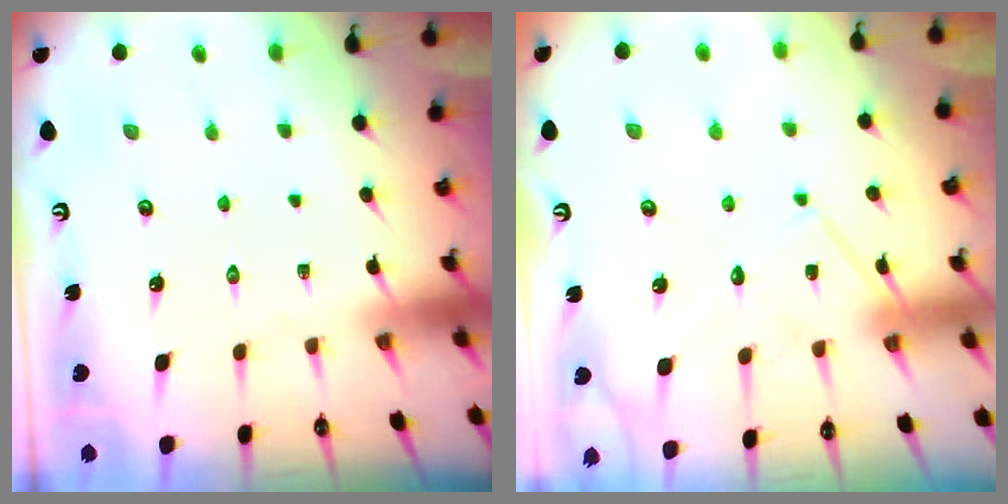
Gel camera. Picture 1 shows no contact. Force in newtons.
{"total": 11.5, "press": 11.5, "slide": 0.8}